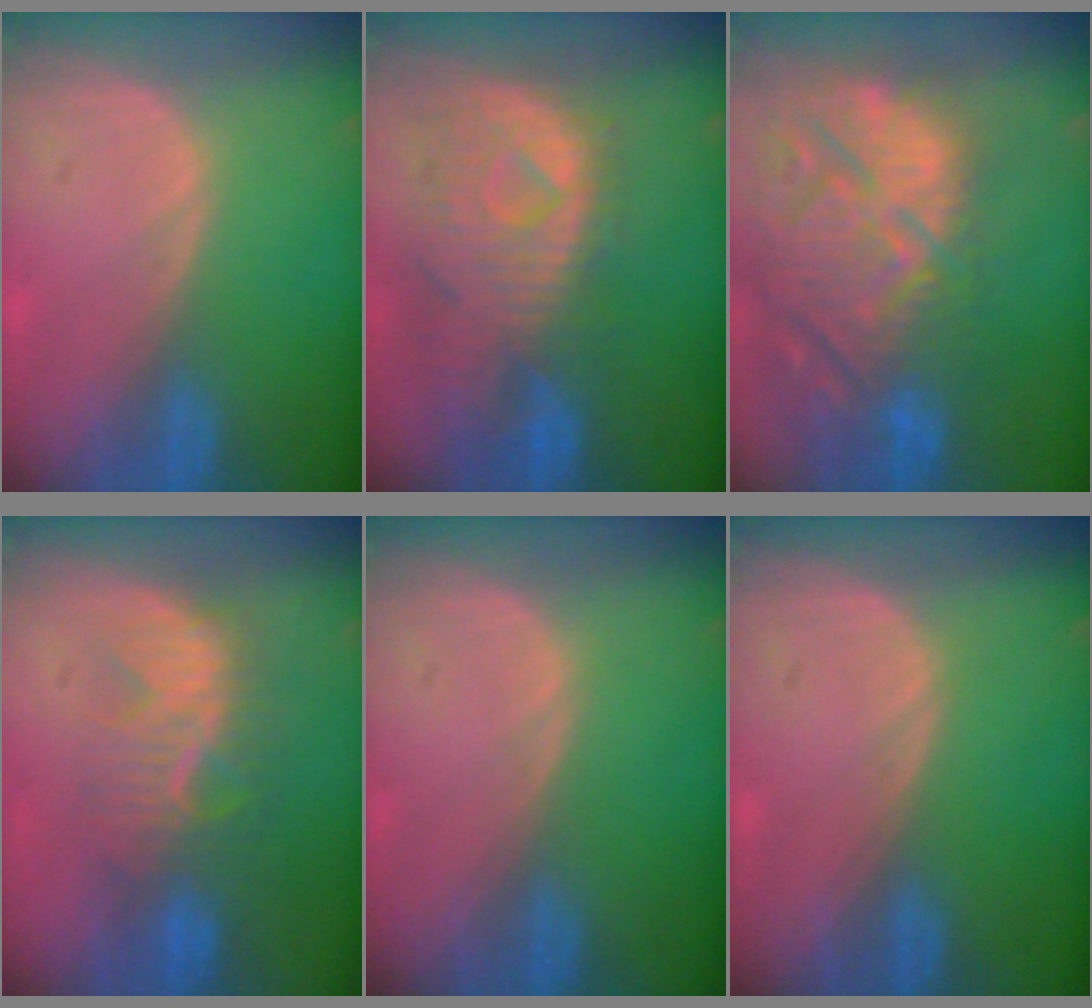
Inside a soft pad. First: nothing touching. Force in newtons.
{"total": 11.2, "press": 9.7, "slide": 5.4}
{"total": 15.3, "press": 13.0, "slide": 8.1}
{"total": 8.6, "press": 8.0, "slide": 2.9}
{"total": 0.0}
{"total": 0.0}